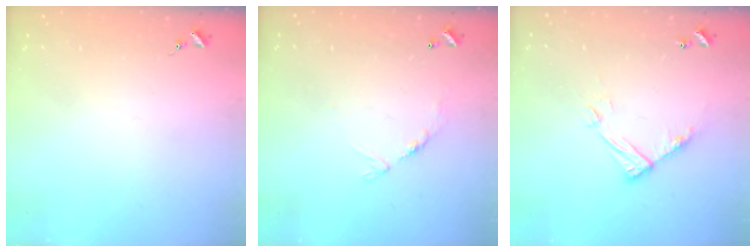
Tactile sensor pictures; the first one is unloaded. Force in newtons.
{"total": 5.9, "press": 5.9, "slide": 0.4}
{"total": 11.1, "press": 11.0, "slide": 0.5}